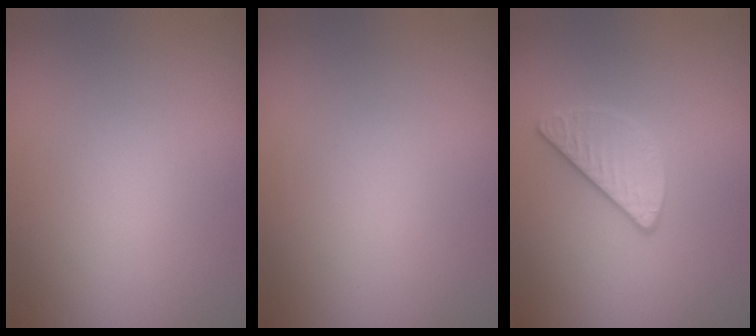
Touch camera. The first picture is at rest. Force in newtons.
{"total": 0.0}
{"total": 2.5, "press": 2.4, "slide": 0.8}